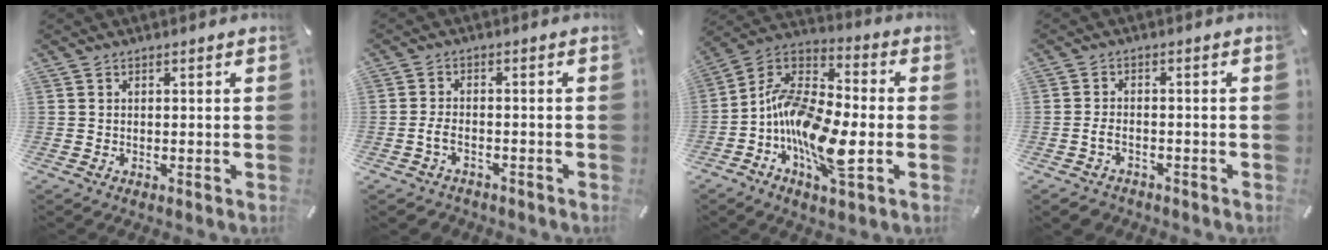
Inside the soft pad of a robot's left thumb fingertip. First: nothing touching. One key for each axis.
{"total": 3.5, "fx": -1.7, "fy": 2.2, "fz": 2.1, "tx": -0.051, "ty": 0.006, "tz": -0.034}
{"total": 15.2, "fx": -5.7, "fy": 7.2, "fz": 12.2, "tx": -0.260, "ty": 0.012, "tz": -0.107}
{"total": 3.1, "fx": -1.6, "fy": 2.1, "fz": 1.6, "tx": -0.036, "ty": 0.008, "tz": -0.033}